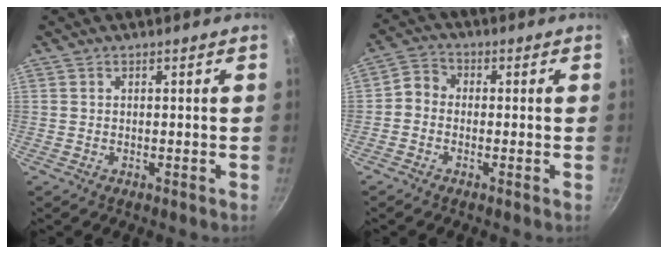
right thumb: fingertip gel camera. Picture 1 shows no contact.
{"total": 3.5, "force": [-1.1, 2.9, 1.7], "torque": [-0.024, 0.020, -0.036]}